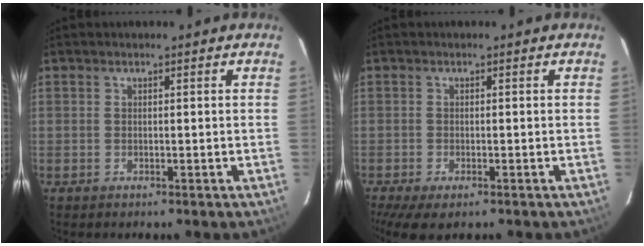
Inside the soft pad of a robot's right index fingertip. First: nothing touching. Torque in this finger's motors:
{"motor_torque": [0.80, -0.84, 0.36, 0.09]}